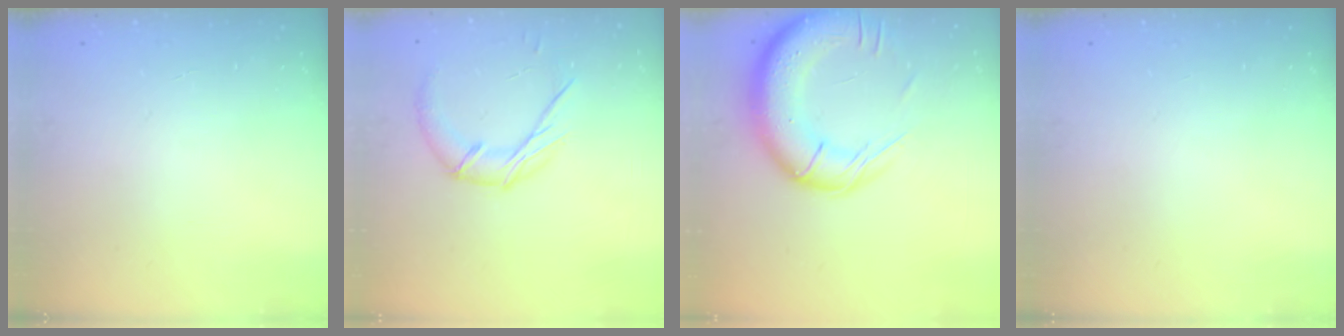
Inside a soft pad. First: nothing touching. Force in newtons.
{"total": 10.4, "press": 10.4, "slide": 0.6}
{"total": 21.5, "press": 20.8, "slide": 5.3}
{"total": 0.0}